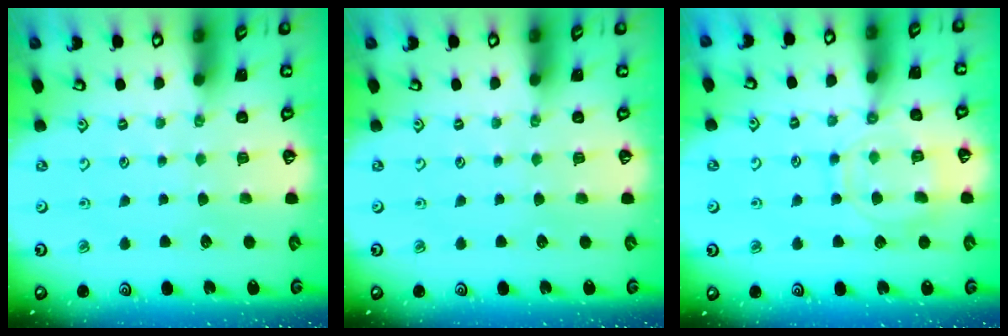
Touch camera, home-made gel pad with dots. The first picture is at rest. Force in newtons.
{"total": 0.0}
{"total": 10.9, "press": 10.9, "slide": 1.0}